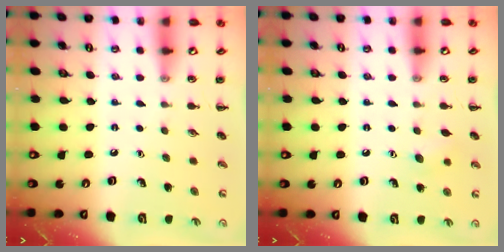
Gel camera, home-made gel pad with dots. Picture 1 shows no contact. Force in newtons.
{"total": 6.3, "press": 6.0, "slide": 1.7}